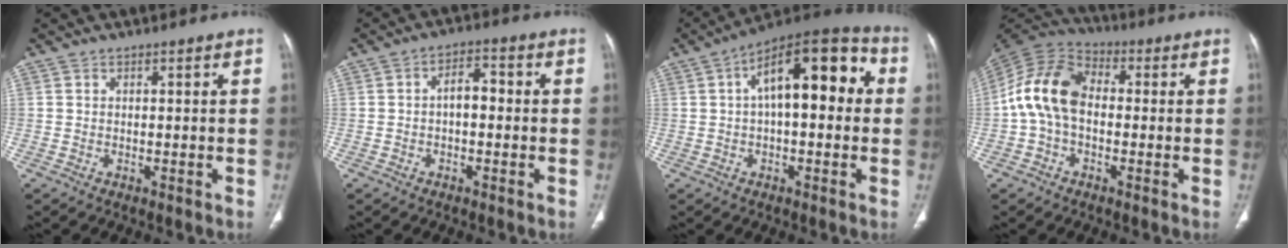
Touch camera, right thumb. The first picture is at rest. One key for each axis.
{"total": 4.7, "fx": -0.4, "fy": 2.6, "fz": 3.8, "tx": -0.051, "ty": 0.020, "tz": -0.014}
{"total": 17.9, "fx": 3.1, "fy": 8.0, "fz": 15.8, "tx": -0.209, "ty": 0.047, "tz": 0.036}
{"total": 12.6, "fx": -0.5, "fy": 8.6, "fz": 9.2, "tx": -0.170, "ty": 0.034, "tz": -0.023}